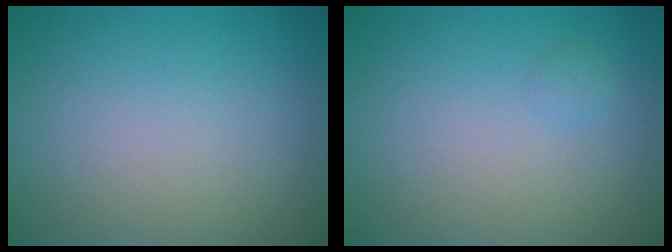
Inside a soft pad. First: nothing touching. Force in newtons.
{"total": 0.6, "press": 0.6, "slide": 0.0}